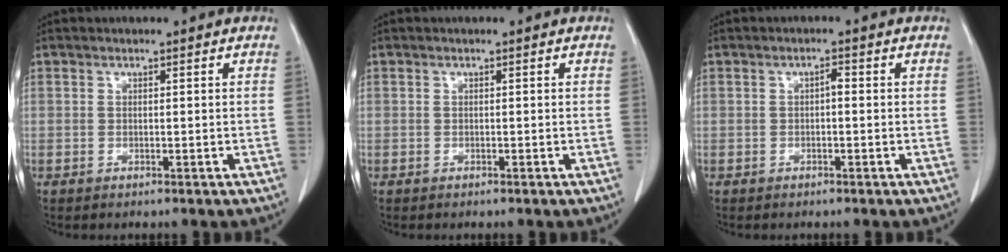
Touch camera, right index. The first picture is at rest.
{"total": 0.0}
{"total": 1.2, "force": [-0.1, 0.4, 1.1], "torque": [-0.018, 0.004, -0.001]}